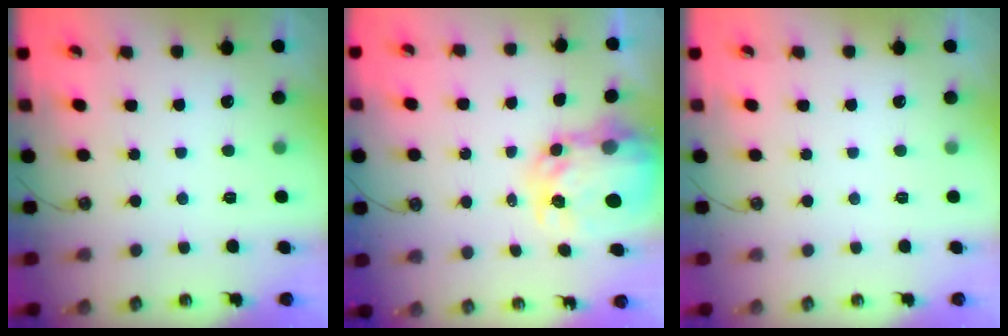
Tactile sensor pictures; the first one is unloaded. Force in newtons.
{"total": 7.8, "press": 7.7, "slide": 0.8}
{"total": 0.0}